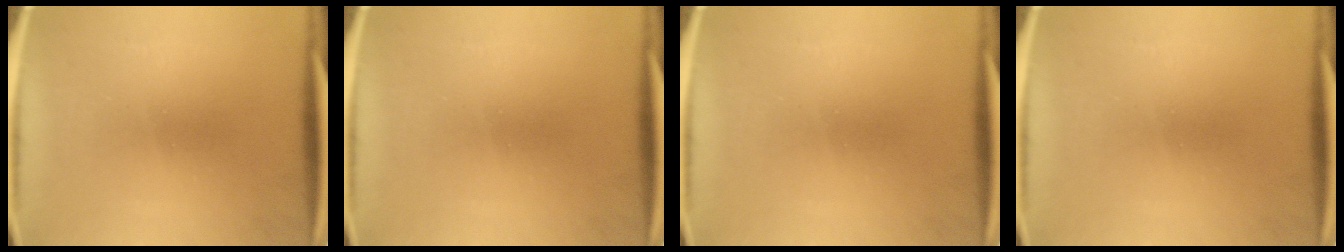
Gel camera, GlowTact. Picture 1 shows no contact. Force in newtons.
{"total": 0.0}
{"total": 0.0}
{"total": 0.0}